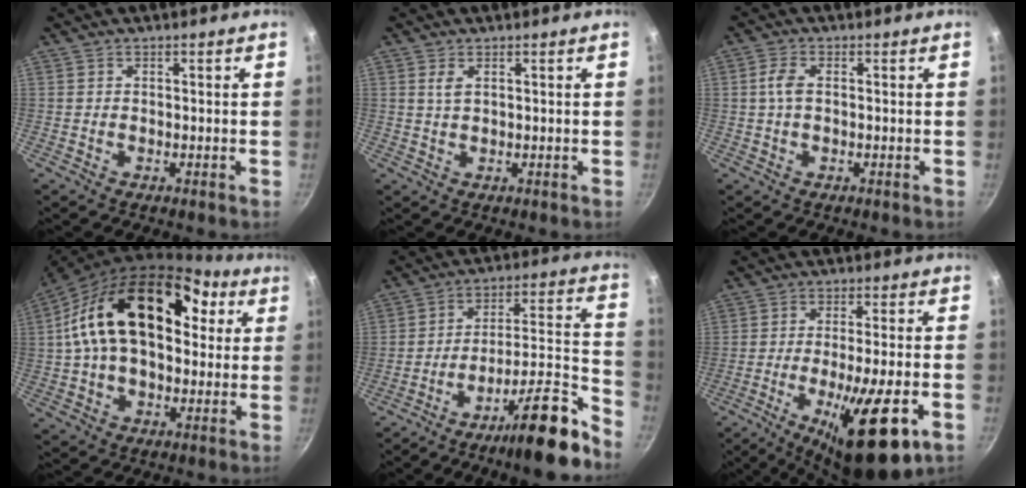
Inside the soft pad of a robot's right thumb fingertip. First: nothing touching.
{"total": 1.9, "force": [0.9, 0.8, 1.5], "torque": [-0.030, -0.004, 0.019]}
{"total": 3.3, "force": [0.3, 1.8, 2.8], "torque": [-0.064, 0.007, 0.003]}
{"total": 24.4, "force": [5.0, 15.5, 18.2], "torque": [-0.292, 0.034, 0.064]}
{"total": 17.9, "force": [-12.4, 2.5, 12.7], "torque": [-0.165, 0.105, -0.209]}
{"total": 18.4, "force": [-7.0, 4.4, 16.5], "torque": [-0.245, 0.010, -0.104]}